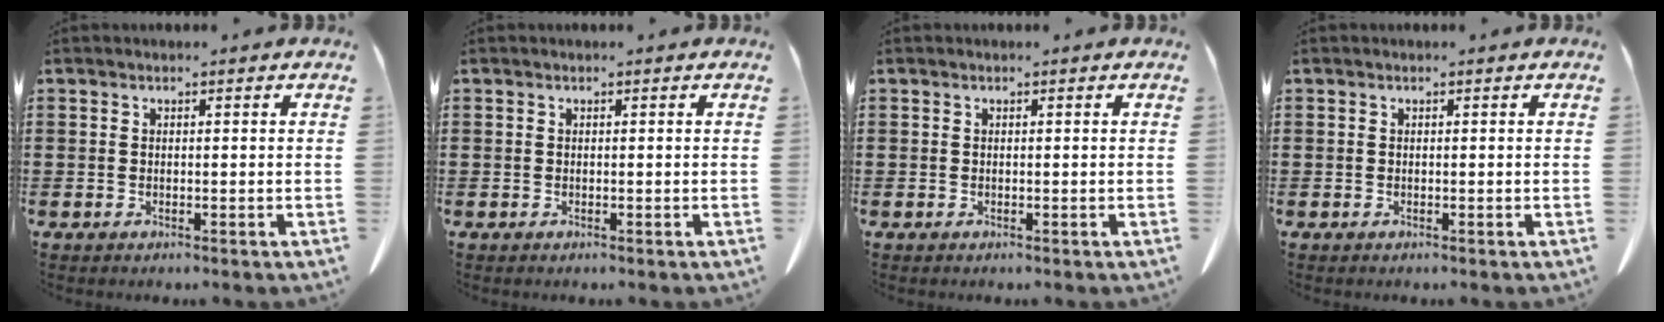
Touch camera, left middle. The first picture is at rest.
{"total": 0.0}
{"total": 0.0}
{"total": 0.0}